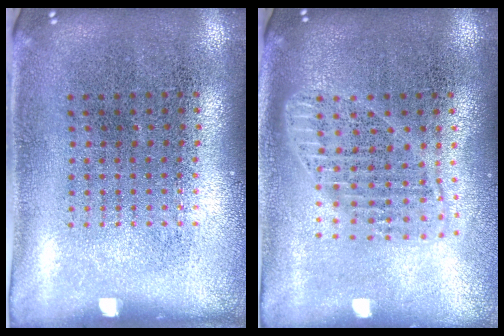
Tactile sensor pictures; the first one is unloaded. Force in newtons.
{"total": 1.8, "press": 1.5, "slide": 0.9}